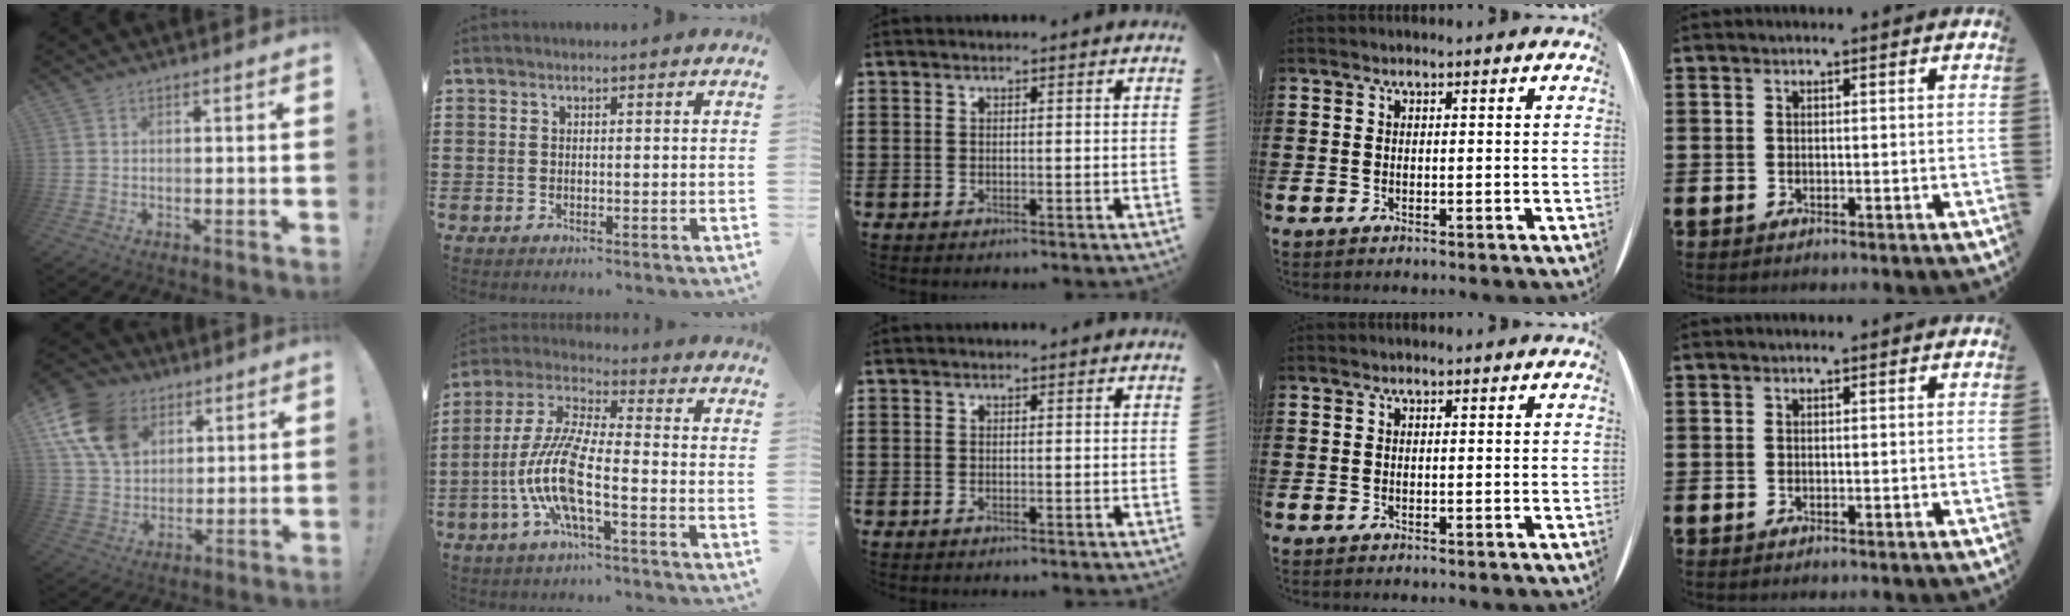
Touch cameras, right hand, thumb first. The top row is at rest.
{"thumb": {"total": 16.6, "force": [7.4, 12.2, 8.5], "torque": [-0.142, -0.028, 0.145]}, "index": {"total": 10.6, "force": [-4.1, 2.3, 9.5], "torque": [-0.229, -0.015, -0.087]}}